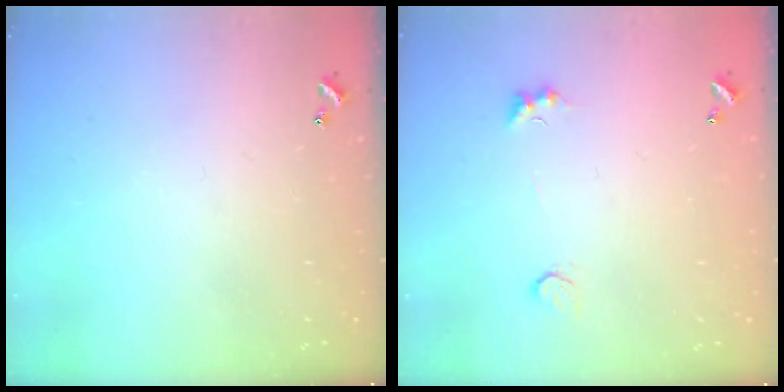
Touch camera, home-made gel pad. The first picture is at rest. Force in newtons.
{"total": 1.5, "press": 1.3, "slide": 0.7}